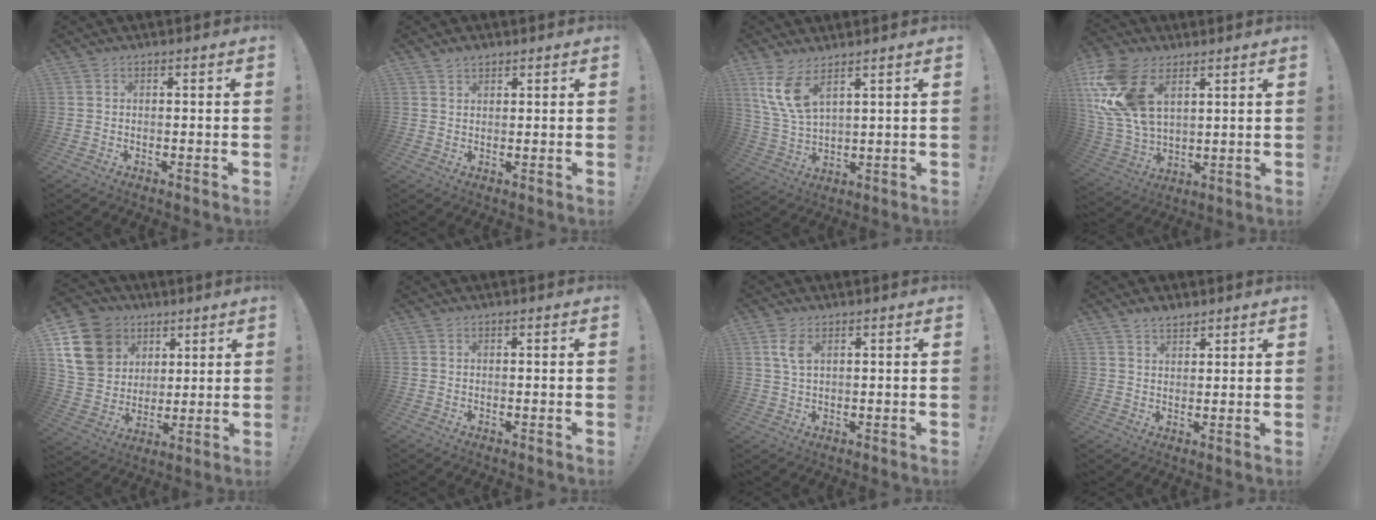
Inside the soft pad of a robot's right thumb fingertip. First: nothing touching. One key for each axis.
{"total": 2.1, "fx": 1.7, "fy": 1.0, "fz": 0.5, "tx": -0.006, "ty": -0.009, "tz": 0.032}
{"total": 9.6, "fx": 5.7, "fy": 3.5, "fz": 6.9, "tx": -0.148, "ty": -0.027, "tz": 0.106}
{"total": 18.9, "fx": 7.8, "fy": 11.7, "fz": 12.8, "tx": -0.270, "ty": -0.026, "tz": 0.149}
{"total": 16.8, "fx": 6.5, "fy": 13.7, "fz": 7.1, "tx": -0.116, "ty": -0.020, "tz": 0.142}
{"total": 0.0}
{"total": 4.3, "fx": 1.7, "fy": 2.0, "fz": 3.3, "tx": -0.064, "ty": 0.000, "tz": 0.031}
{"total": 3.5, "fx": 3.0, "fy": 1.5, "fz": 0.9, "tx": -0.012, "ty": -0.019, "tz": 0.055}